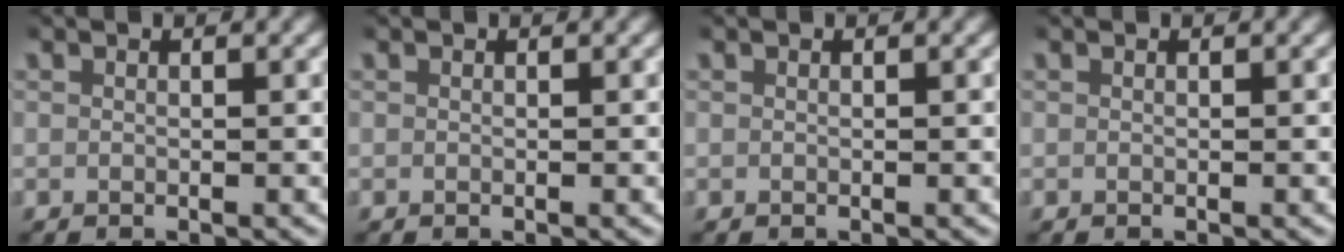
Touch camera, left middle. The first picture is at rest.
{"total": 0.0}
{"total": 0.0}
{"total": 0.0}